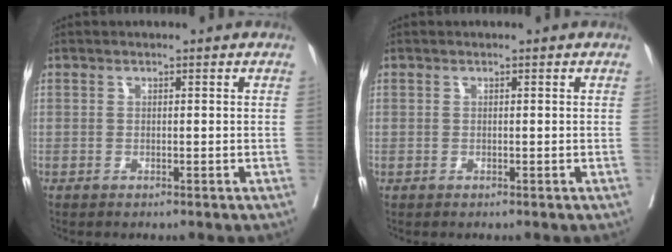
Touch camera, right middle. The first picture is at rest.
{"total": 0.0}